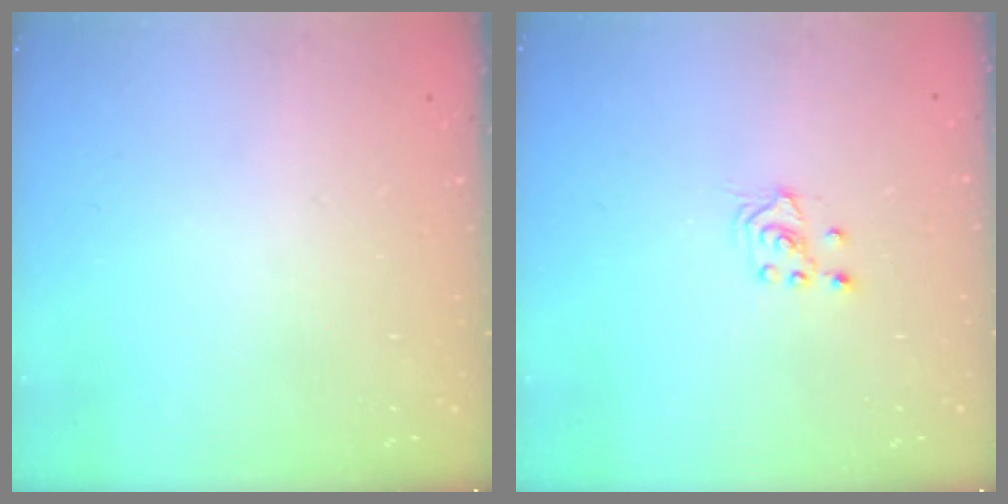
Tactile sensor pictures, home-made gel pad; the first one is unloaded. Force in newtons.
{"total": 2.7, "press": 2.5, "slide": 0.9}